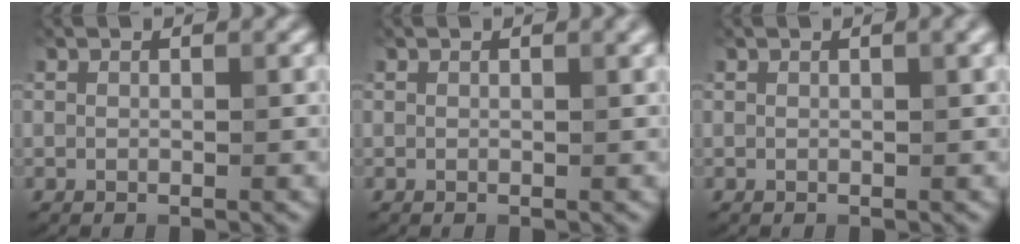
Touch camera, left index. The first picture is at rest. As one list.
[{"total": 0.7, "force": [0.4, 0.1, 0.6], "torque": [-0.006, 0.005, 0.005]}, {"total": 1.3, "force": [0.6, 0.3, 1.2], "torque": [-0.014, 0.007, 0.007]}]